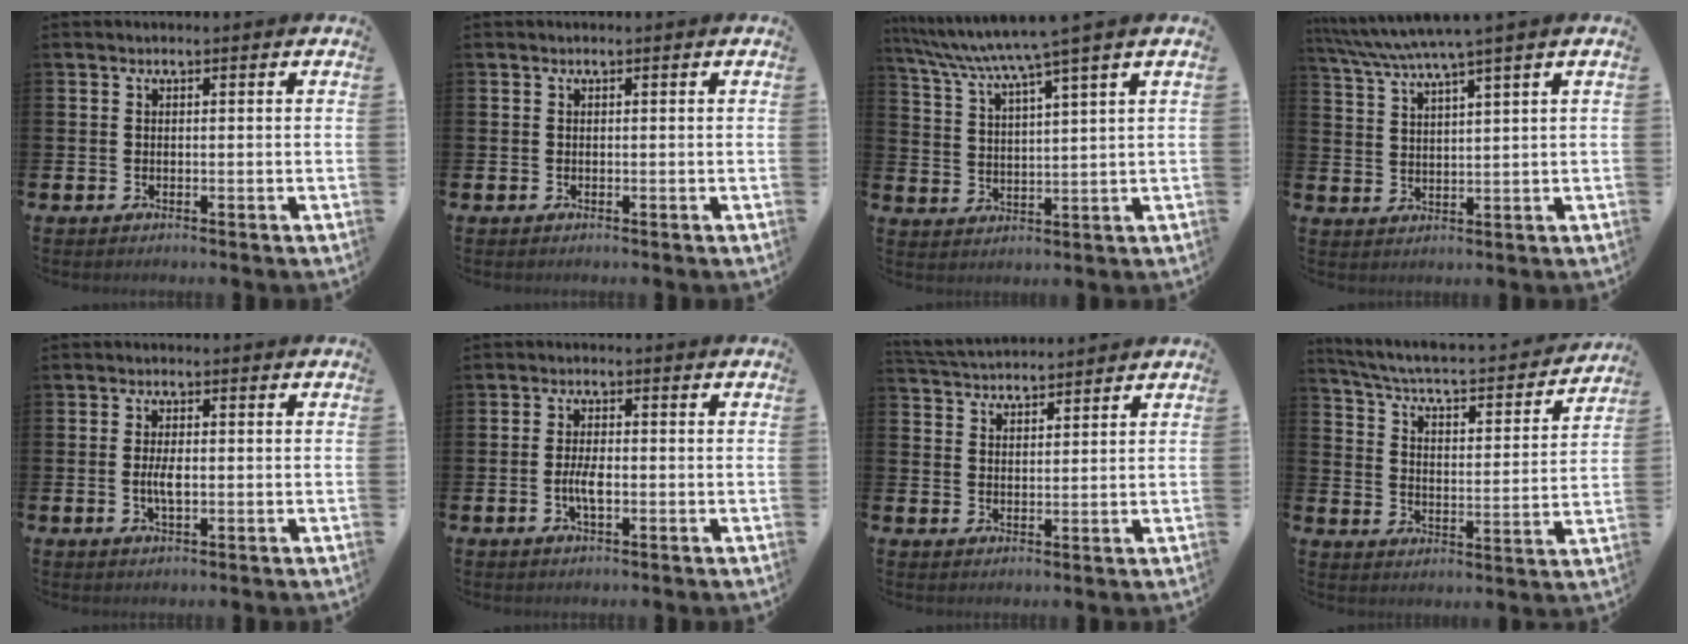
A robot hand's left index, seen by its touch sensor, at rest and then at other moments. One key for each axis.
{"total": 0.0}
{"total": 6.2, "fx": 5.5, "fy": -0.8, "fz": 2.9, "tx": -0.083, "ty": -0.030, "tz": 0.091}
{"total": 5.1, "fx": 4.4, "fy": -0.4, "fz": 2.7, "tx": -0.073, "ty": -0.018, "tz": 0.074}
{"total": 3.1, "fx": -0.2, "fy": 1.2, "fz": 2.8, "tx": -0.044, "ty": -0.002, "tz": -0.006}
{"total": 3.3, "fx": -0.7, "fy": 1.2, "fz": 3.0, "tx": -0.061, "ty": 0.000, "tz": -0.017}
{"total": 3.7, "fx": 3.7, "fy": 0.4, "fz": -0.1, "tx": -0.018, "ty": -0.017, "tz": 0.068}
{"total": 5.0, "fx": 4.5, "fy": 0.9, "fz": 1.9, "tx": -0.066, "ty": -0.040, "tz": 0.068}